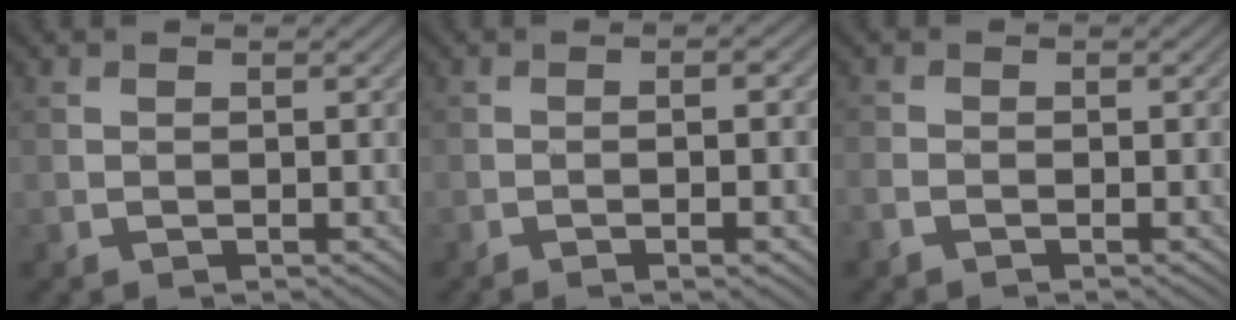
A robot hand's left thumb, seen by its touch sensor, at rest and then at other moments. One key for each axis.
{"total": 5.7, "fx": -2.0, "fy": 0.9, "fz": 5.3, "tx": -0.068, "ty": 0.003, "tz": -0.022}
{"total": 2.3, "fx": -1.6, "fy": 1.3, "fz": 1.2, "tx": -0.026, "ty": -0.005, "tz": -0.035}